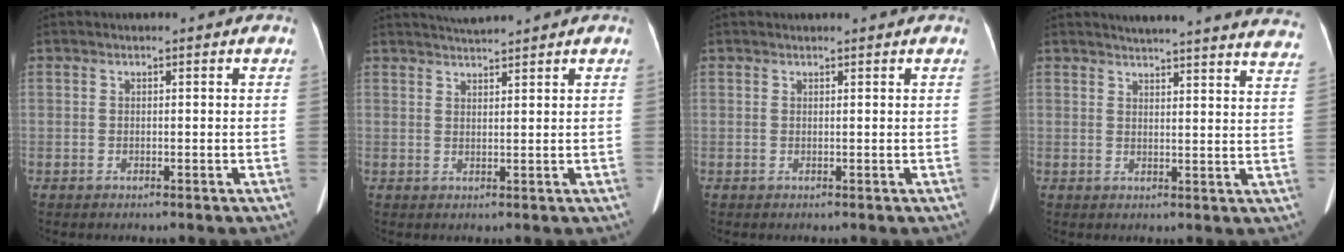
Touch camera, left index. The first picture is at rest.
{"total": 3.4, "force": [3.2, -0.7, 0.8], "torque": [-0.012, 0.016, 0.061]}
{"total": 1.6, "force": [1.5, 0.1, 0.4], "torque": [-0.009, 0.015, 0.020]}
{"total": 23.2, "force": [22.0, 1.3, 7.2], "torque": [-0.094, -0.073, 0.240]}